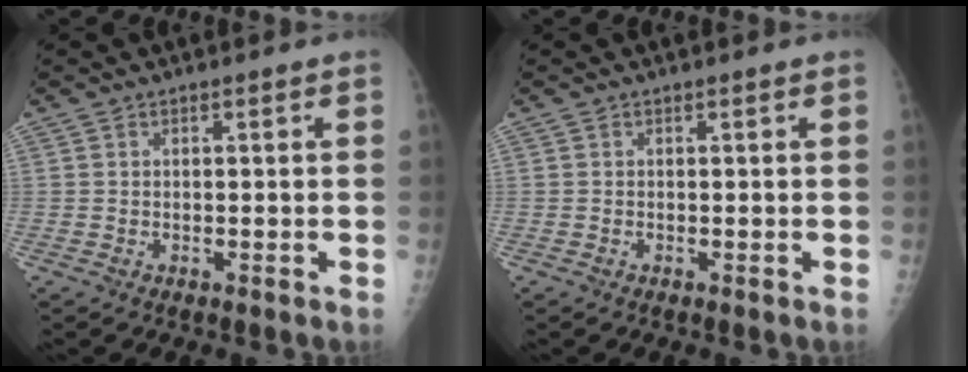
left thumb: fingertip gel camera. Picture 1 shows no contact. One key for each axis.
{"total": 0.0}